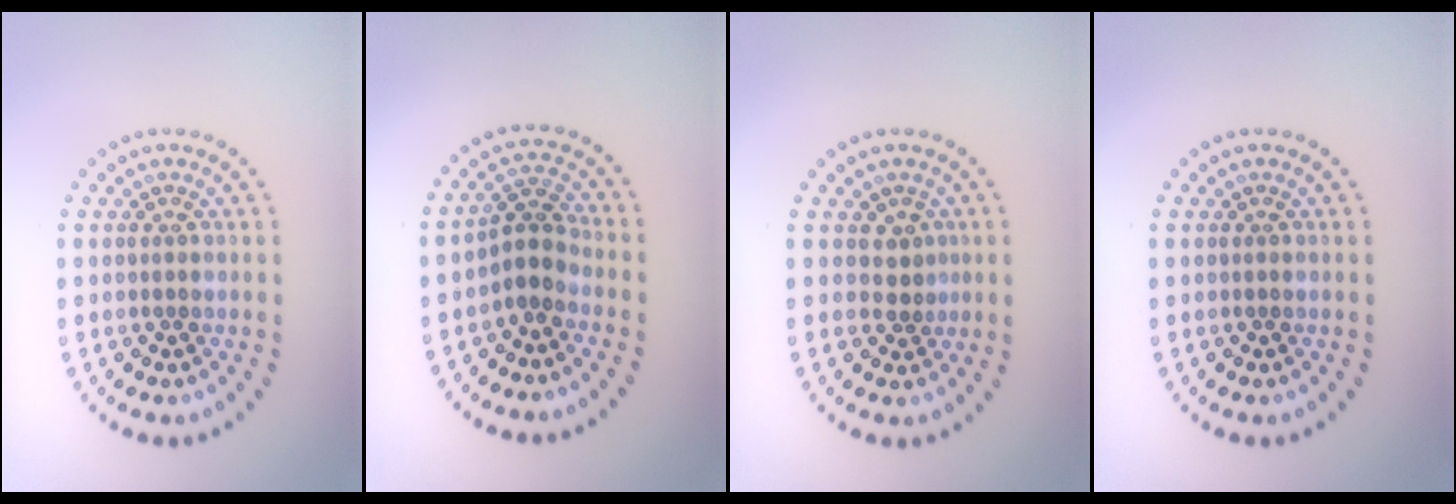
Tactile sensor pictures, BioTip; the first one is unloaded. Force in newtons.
{"total": 2.4, "press": 1.9, "slide": 1.4}
{"total": 1.7, "press": 1.3, "slide": 1.1}
{"total": 0.0}